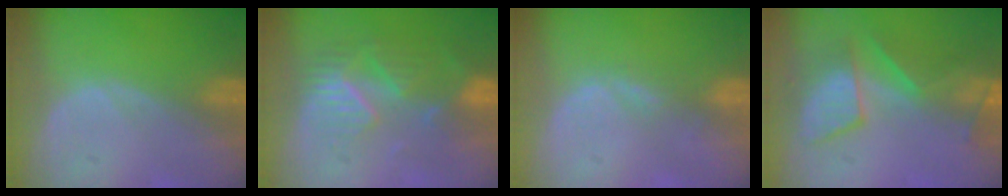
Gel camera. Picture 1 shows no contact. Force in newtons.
{"total": 9.0, "press": 7.8, "slide": 4.4}
{"total": 2.3, "press": 1.8, "slide": 1.5}
{"total": 8.3, "press": 8.3, "slide": 0.5}